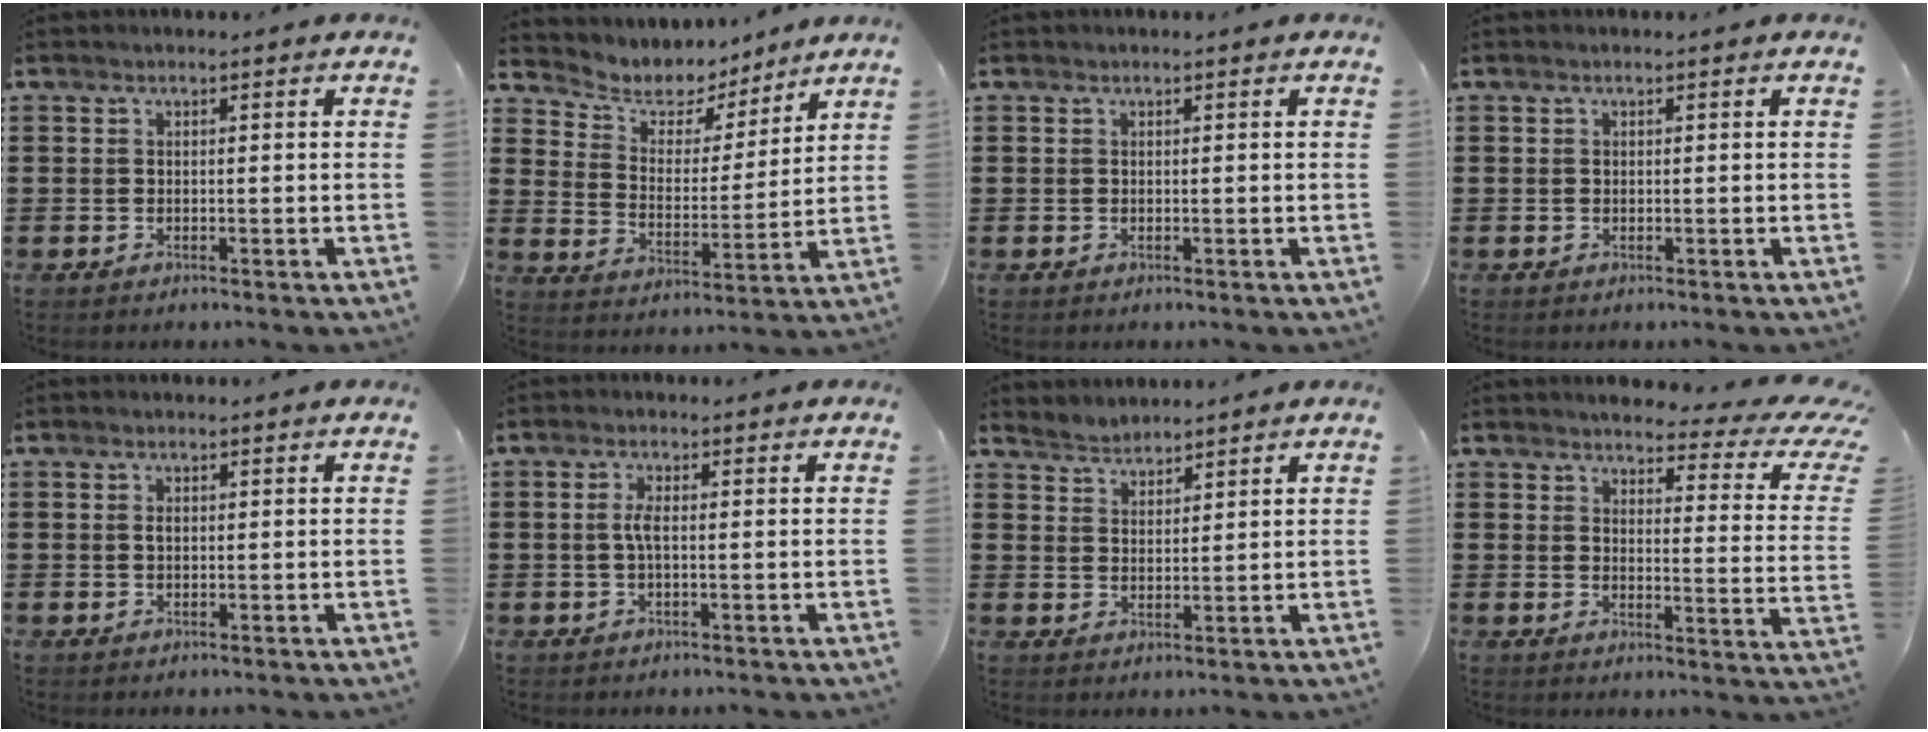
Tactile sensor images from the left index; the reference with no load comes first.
{"total": 5.8, "force": [5.2, 2.5, 0.6], "torque": [-0.049, -0.031, 0.090]}
{"total": 0.0}
{"total": 0.0}
{"total": 0.8, "force": [0.2, 0.5, 0.6], "torque": [-0.015, 0.003, 0.002]}
{"total": 2.5, "force": [0.0, 0.7, 2.4], "torque": [-0.054, -0.002, -0.004]}
{"total": 2.7, "force": [2.6, 0.4, -0.7], "torque": [0.003, -0.006, 0.050]}
{"total": 4.4, "force": [3.7, 0.8, 2.3], "torque": [-0.042, -0.033, 0.054]}